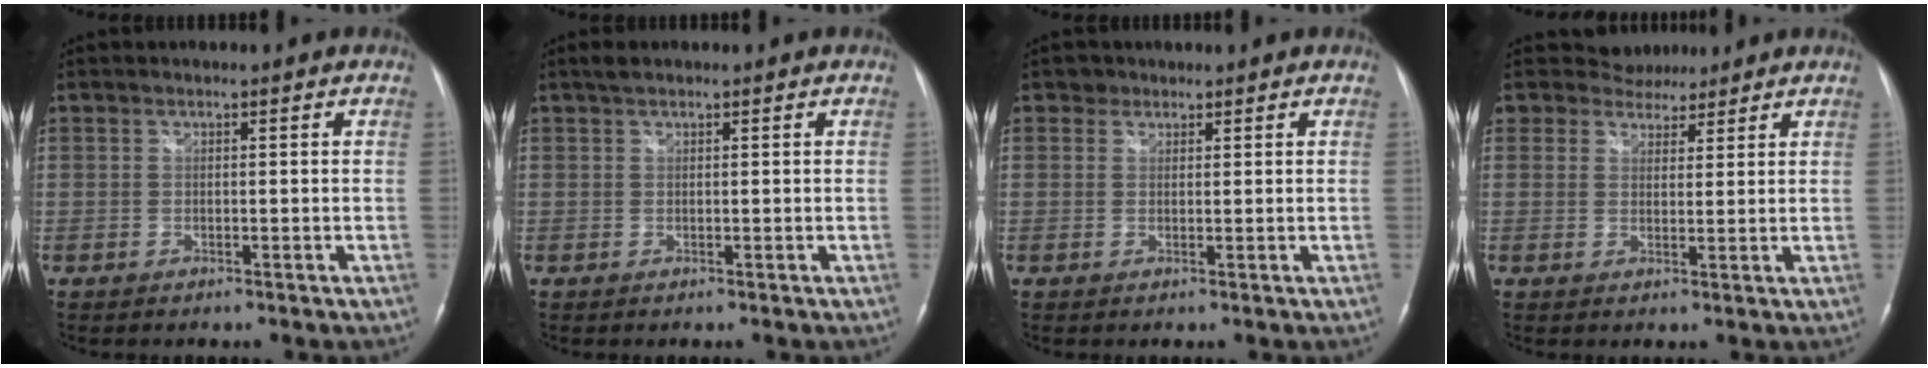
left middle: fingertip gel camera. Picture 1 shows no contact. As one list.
[{"total": 1.2, "force": [1.0, 0.4, 0.6], "torque": [-0.015, 0.013, 0.019]}, {"total": 1.5, "force": [1.1, 1.0, 0.0], "torque": [0.006, 0.002, 0.012]}, {"total": 4.2, "force": [3.7, 2.0, -0.2], "torque": [0.003, 0.006, 0.056]}]